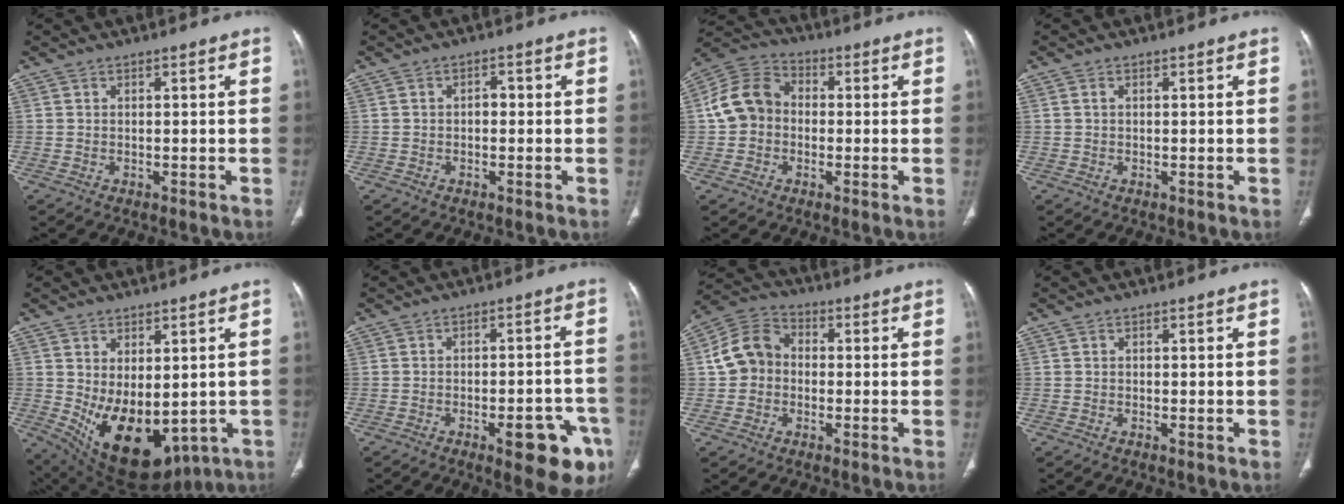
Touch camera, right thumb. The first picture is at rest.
{"total": 1.7, "force": [-0.3, 1.1, 1.2], "torque": [-0.011, 0.006, -0.009]}
{"total": 9.7, "force": [-0.6, 8.1, 5.2], "torque": [-0.091, 0.032, -0.026]}
{"total": 0.5, "force": [0.0, 0.3, 0.4], "torque": [-0.010, 0.000, 0.000]}
{"total": 16.0, "force": [-1.8, 9.3, 12.9], "torque": [-0.192, -0.020, 0.009]}
{"total": 12.3, "force": [-5.9, 4.3, 9.9], "torque": [-0.099, 0.029, -0.067]}
{"total": 8.5, "force": [-0.5, 7.2, 4.4], "torque": [-0.068, 0.028, -0.025]}
{"total": 0.0}